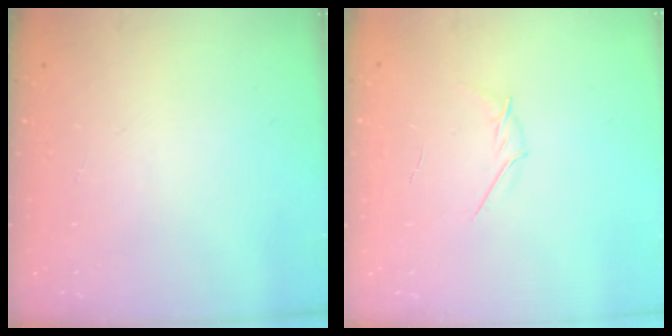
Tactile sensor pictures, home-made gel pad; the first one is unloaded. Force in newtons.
{"total": 3.6, "press": 3.5, "slide": 0.9}